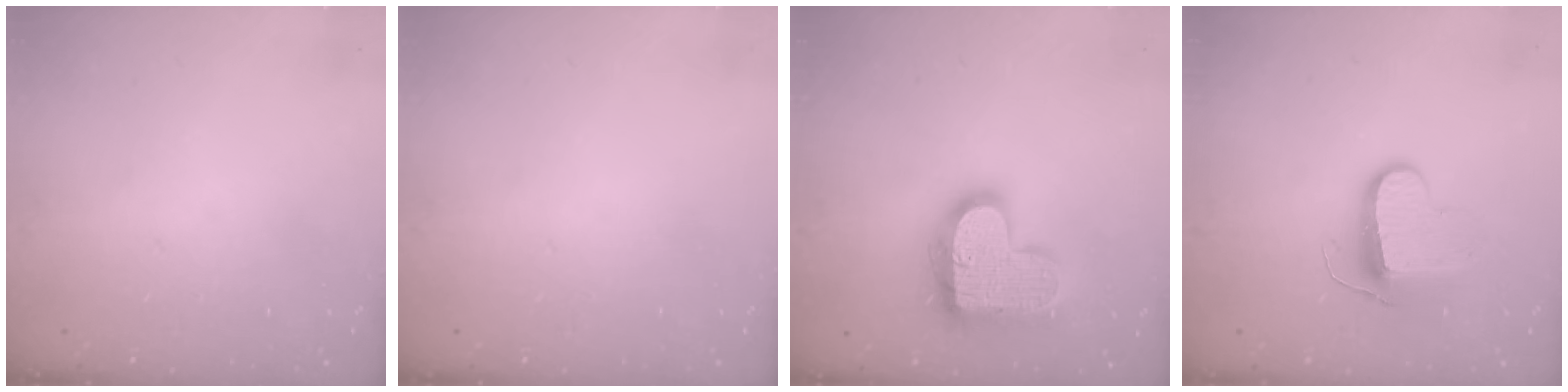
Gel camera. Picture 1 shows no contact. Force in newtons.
{"total": 0.0}
{"total": 18.9, "press": 18.9, "slide": 1.1}
{"total": 9.6, "press": 9.6, "slide": 0.2}